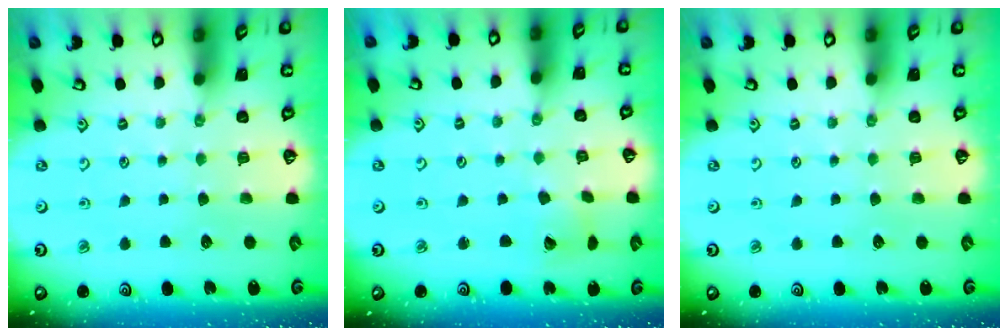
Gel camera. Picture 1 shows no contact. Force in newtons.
{"total": 3.7, "press": 3.7, "slide": 0.5}
{"total": 0.0}